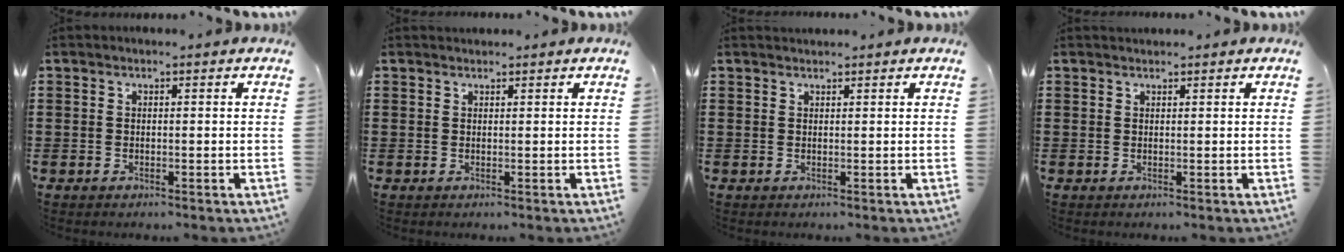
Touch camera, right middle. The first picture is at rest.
{"total": 0.7, "force": [0.6, 0.2, -0.1], "torque": [0.007, -0.003, 0.011]}
{"total": 0.8, "force": [0.8, 0.2, -0.1], "torque": [-0.001, 0.000, 0.016]}
{"total": 0.7, "force": [0.7, 0.2, -0.1], "torque": [0.007, -0.003, 0.011]}